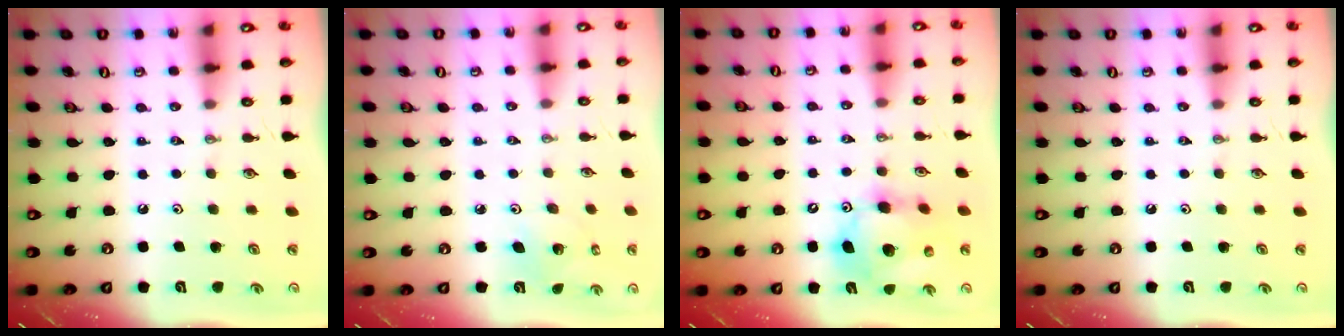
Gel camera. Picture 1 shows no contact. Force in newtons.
{"total": 2.9, "press": 2.9, "slide": 0.3}
{"total": 13.6, "press": 13.4, "slide": 2.3}
{"total": 0.0}